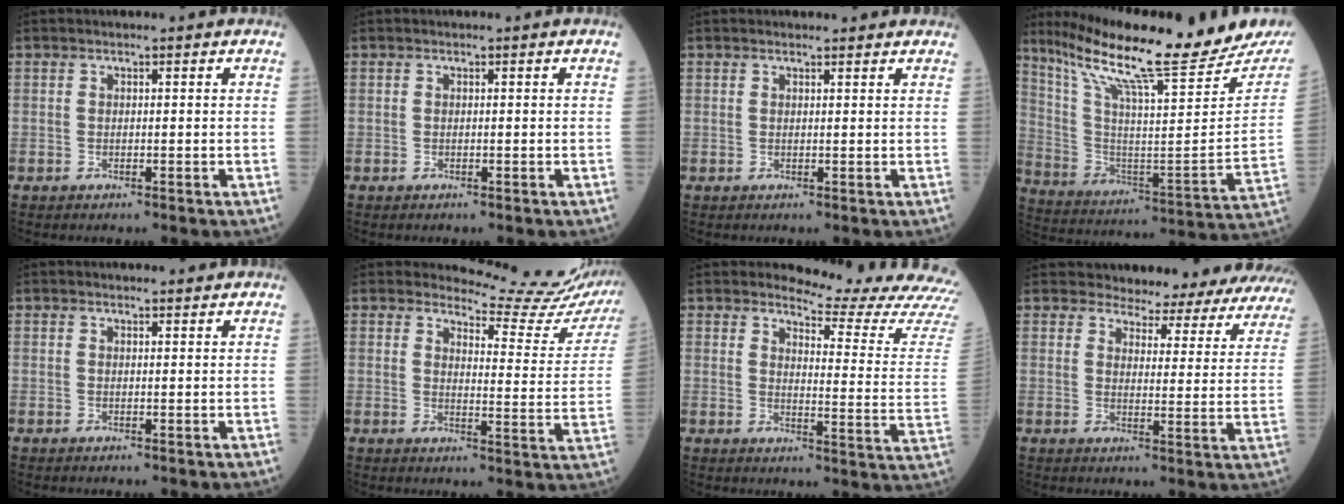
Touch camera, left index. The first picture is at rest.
{"total": 0.0}
{"total": 2.4, "force": [2.3, 0.6, 0.5], "torque": [-0.014, 0.010, 0.023]}
{"total": 28.0, "force": [23.7, 2.1, 14.8], "torque": [-0.261, -0.060, 0.346]}
{"total": 2.2, "force": [2.2, 0.3, 0.4], "torque": [-0.012, 0.004, 0.027]}
{"total": 13.4, "force": [13.3, -0.2, 0.5], "torque": [0.000, -0.108, 0.139]}
{"total": 16.5, "force": [16.2, -0.9, 3.2], "torque": [-0.041, -0.157, 0.170]}
{"total": 21.4, "force": [20.4, 4.5, 4.8], "torque": [-0.038, -0.077, 0.214]}